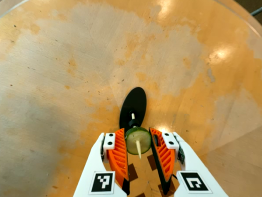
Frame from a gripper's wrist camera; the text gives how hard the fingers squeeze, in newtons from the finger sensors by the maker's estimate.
{"total": 9.4, "left": 9.2, "right": 9.5}